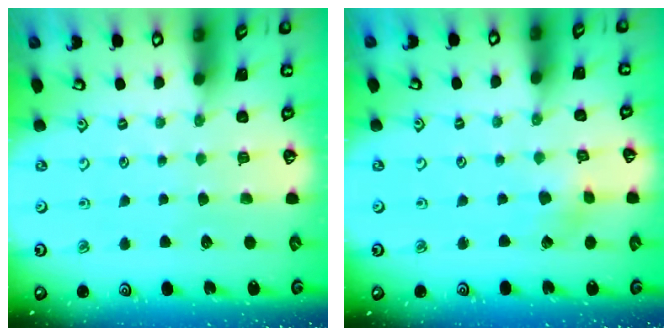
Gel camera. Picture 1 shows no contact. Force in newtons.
{"total": 2.1, "press": 2.1, "slide": 0.2}